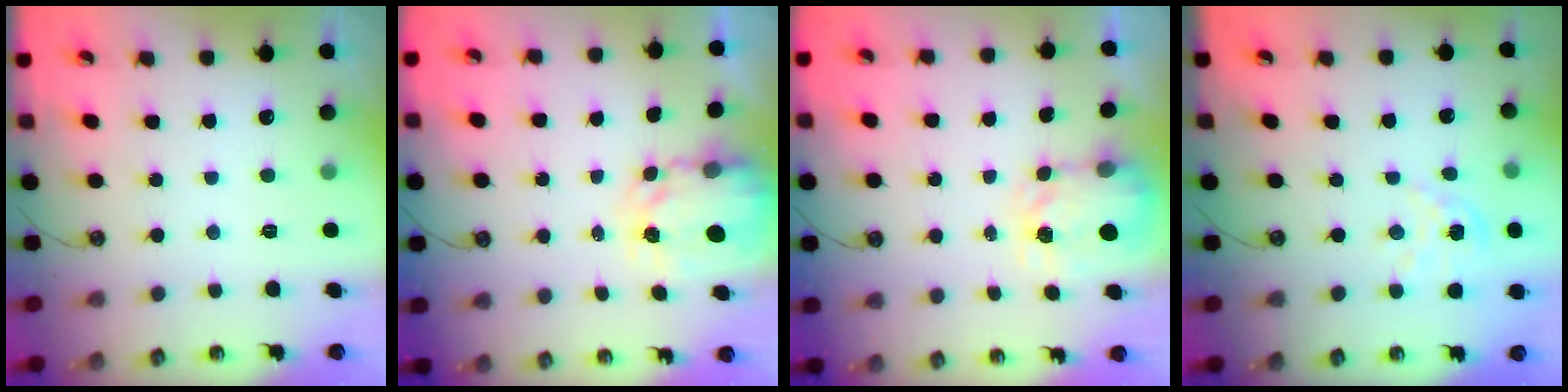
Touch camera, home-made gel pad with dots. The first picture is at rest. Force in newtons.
{"total": 3.9, "press": 3.9, "slide": 0.3}
{"total": 3.9, "press": 3.8, "slide": 0.6}
{"total": 3.6, "press": 3.5, "slide": 0.2}